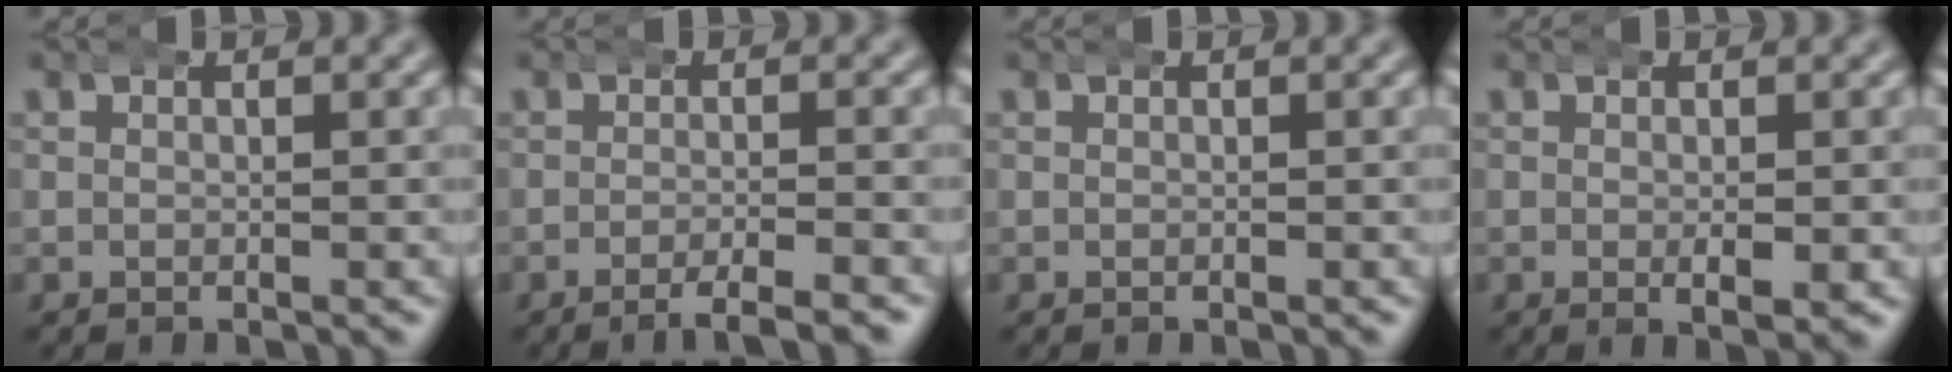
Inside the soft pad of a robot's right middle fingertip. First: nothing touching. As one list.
[{"total": 3.7, "force": [-2.9, 0.4, 2.3], "torque": [-0.030, -0.006, -0.050]}, {"total": 0.0}, {"total": 2.1, "force": [-0.3, 0.7, 2.0], "torque": [-0.030, 0.000, -0.007]}]